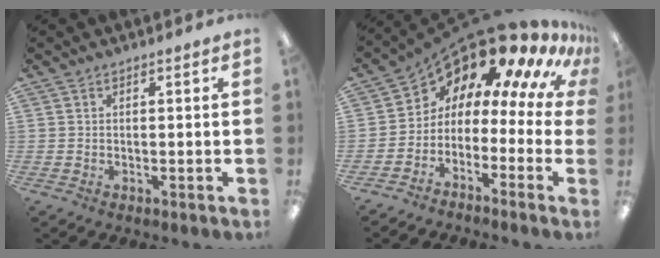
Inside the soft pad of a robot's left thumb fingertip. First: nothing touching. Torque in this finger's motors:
{"motor_torque": [-0.56, 1.72, -0.01, -0.02, 0.10]}